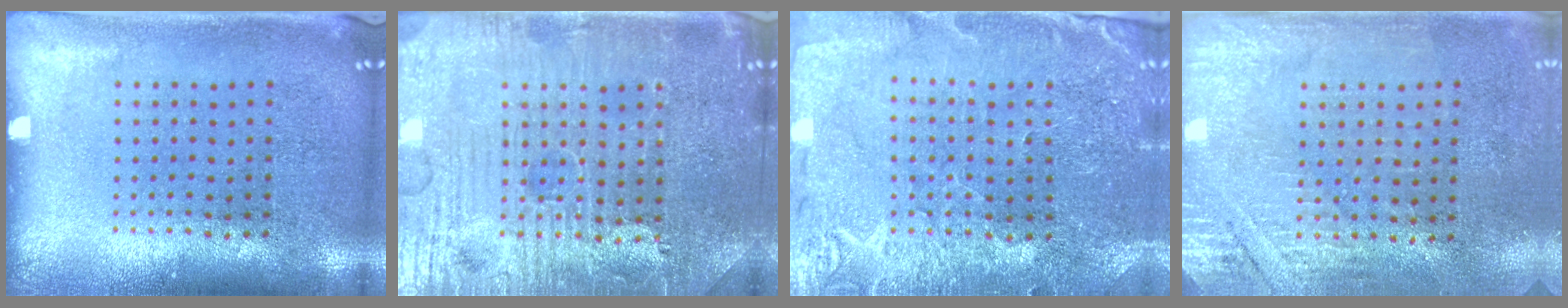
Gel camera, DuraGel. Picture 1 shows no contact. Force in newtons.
{"total": 5.0, "press": 4.9, "slide": 1.1}
{"total": 1.0, "press": 1.0, "slide": 0.2}
{"total": 2.7, "press": 2.5, "slide": 1.1}